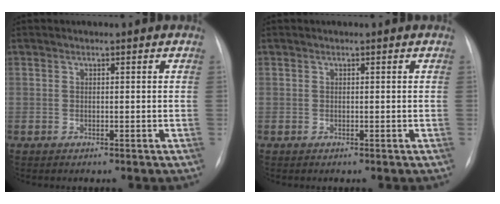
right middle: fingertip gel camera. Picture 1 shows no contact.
{"total": 0.0}